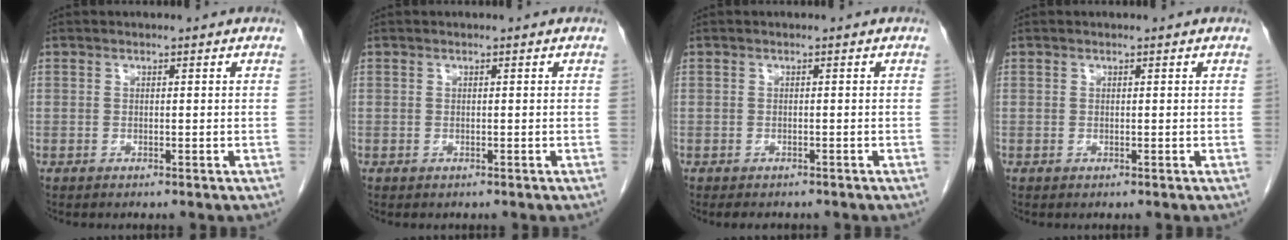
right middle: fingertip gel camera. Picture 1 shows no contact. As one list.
[{"total": 0.0}, {"total": 3.3, "force": [-2.8, 1.3, 1.2], "torque": [-0.015, -0.004, -0.031]}, {"total": 0.0}]